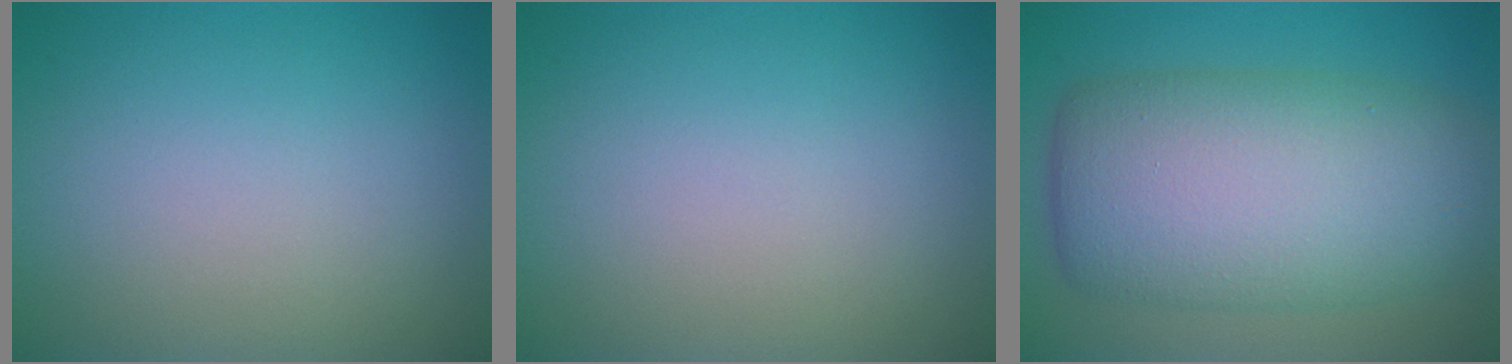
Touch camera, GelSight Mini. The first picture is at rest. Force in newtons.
{"total": 0.0}
{"total": 11.0, "press": 11.0, "slide": 0.2}